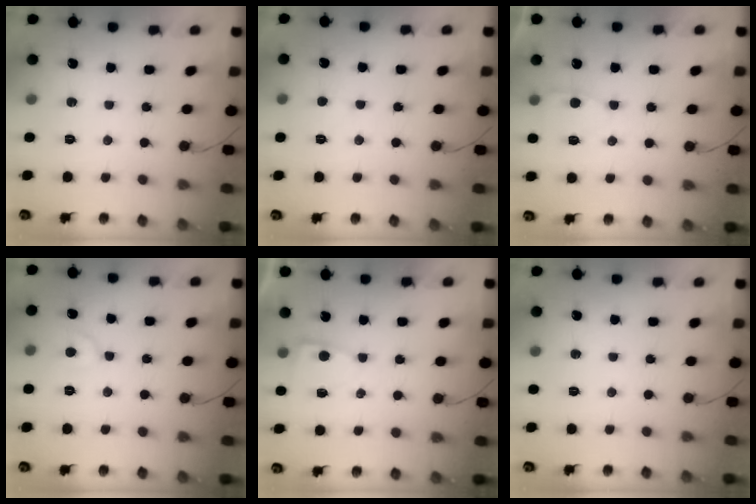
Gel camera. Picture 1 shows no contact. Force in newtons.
{"total": 2.1, "press": 2.1, "slide": 0.2}
{"total": 3.0, "press": 3.0, "slide": 0.4}
{"total": 5.6, "press": 5.6, "slide": 0.3}
{"total": 2.4, "press": 2.4, "slide": 0.4}
{"total": 0.0}